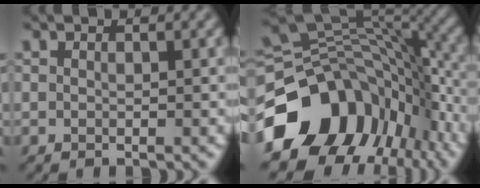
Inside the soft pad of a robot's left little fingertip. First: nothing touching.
{"total": 14.1, "force": [-7.0, 10.1, 7.0], "torque": [-0.132, 0.005, -0.123]}